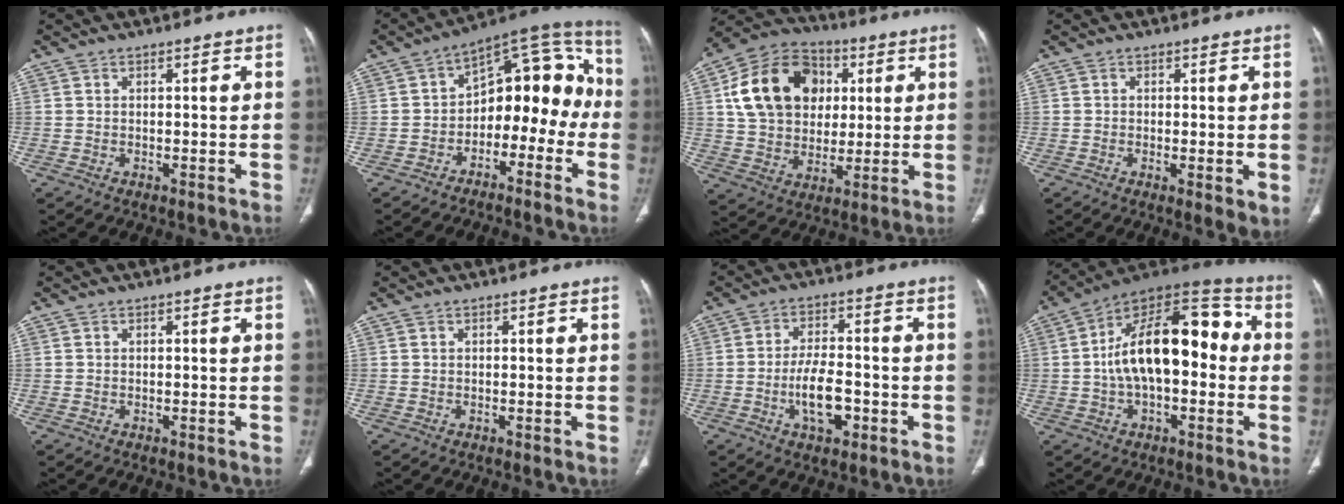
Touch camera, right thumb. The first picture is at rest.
{"total": 16.0, "force": [-4.0, 10.1, 11.7], "torque": [-0.108, 0.088, -0.064]}
{"total": 18.7, "force": [4.7, 14.5, 10.9], "torque": [-0.173, 0.009, 0.081]}
{"total": 3.6, "force": [-0.5, 1.0, 3.5], "torque": [-0.058, -0.013, -0.009]}
{"total": 0.0}
{"total": 0.0}
{"total": 8.4, "force": [-2.8, 3.9, 6.9], "torque": [-0.116, 0.016, -0.047]}
{"total": 20.8, "force": [0.3, 10.9, 17.8], "torque": [-0.270, 0.051, -0.004]}